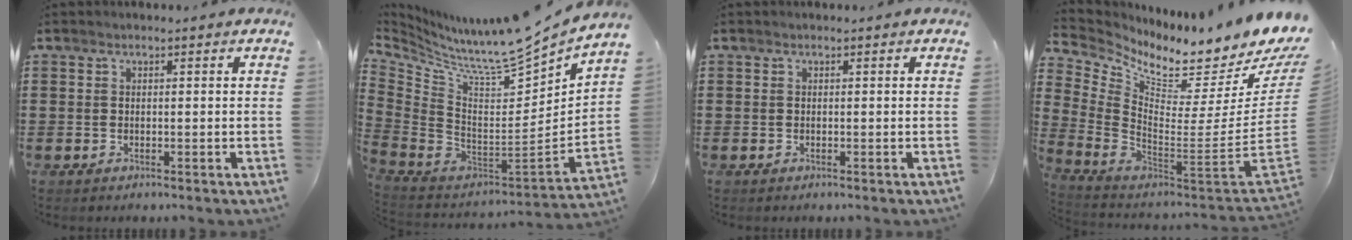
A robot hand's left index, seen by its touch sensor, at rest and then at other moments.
{"total": 8.8, "force": [8.0, 0.4, 3.7], "torque": [-0.102, -0.080, 0.127]}
{"total": 0.0}
{"total": 5.1, "force": [4.4, 0.9, 2.5], "torque": [-0.057, -0.067, 0.063]}